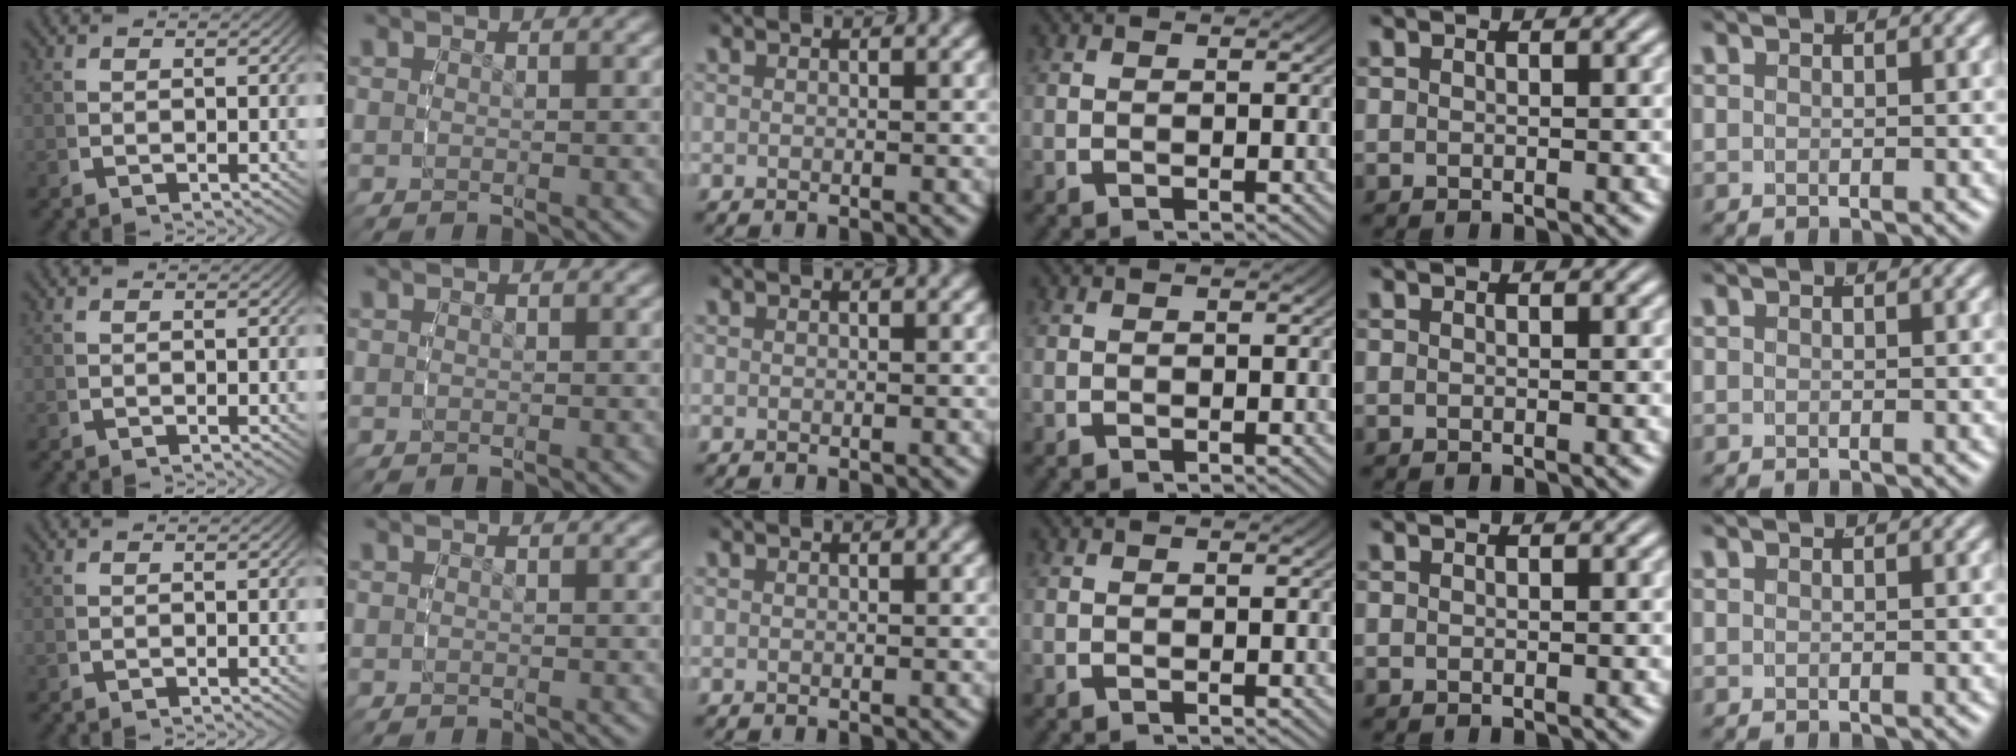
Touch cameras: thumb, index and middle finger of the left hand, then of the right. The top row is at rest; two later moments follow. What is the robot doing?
{"motion": "reach", "object": "router"}